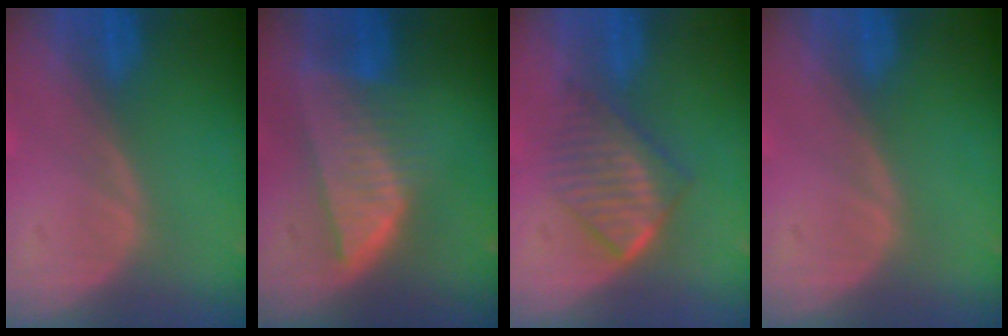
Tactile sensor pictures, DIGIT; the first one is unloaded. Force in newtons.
{"total": 8.2, "press": 7.3, "slide": 3.8}
{"total": 6.8, "press": 5.9, "slide": 3.4}
{"total": 0.0}